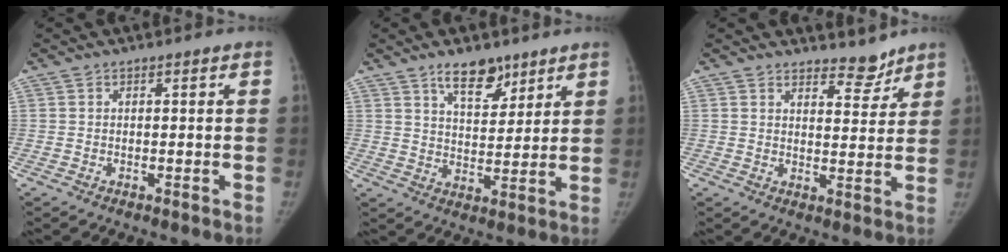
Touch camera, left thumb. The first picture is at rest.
{"total": 8.5, "force": [6.0, 3.9, 4.6], "torque": [-0.044, -0.041, 0.101]}
{"total": 4.9, "force": [4.5, 1.7, 1.1], "torque": [0.006, -0.040, 0.069]}